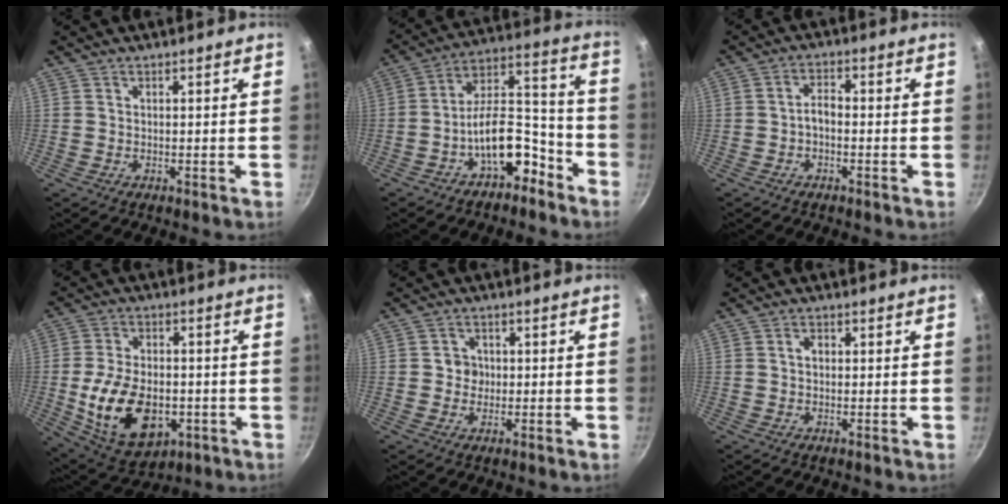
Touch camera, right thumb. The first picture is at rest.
{"total": 13.4, "force": [-7.1, 6.9, 9.0], "torque": [-0.101, 0.096, -0.112]}
{"total": 3.0, "force": [-1.0, 1.6, 2.3], "torque": [-0.037, 0.021, -0.022]}
{"total": 17.1, "force": [-3.6, 10.8, 12.8], "torque": [-0.213, 0.007, -0.045]}
{"total": 3.2, "force": [-0.1, 3.0, 1.1], "torque": [0.003, 0.004, -0.006]}
{"total": 1.9, "force": [0.3, 1.4, 1.2], "torque": [-0.016, 0.006, 0.002]}